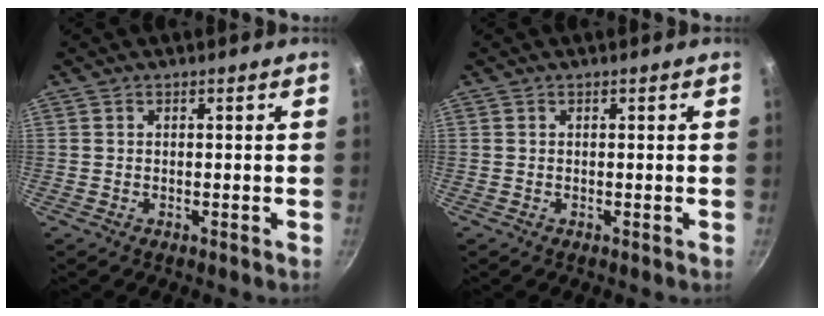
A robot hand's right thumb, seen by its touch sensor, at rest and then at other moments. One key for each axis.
{"total": 0.0}